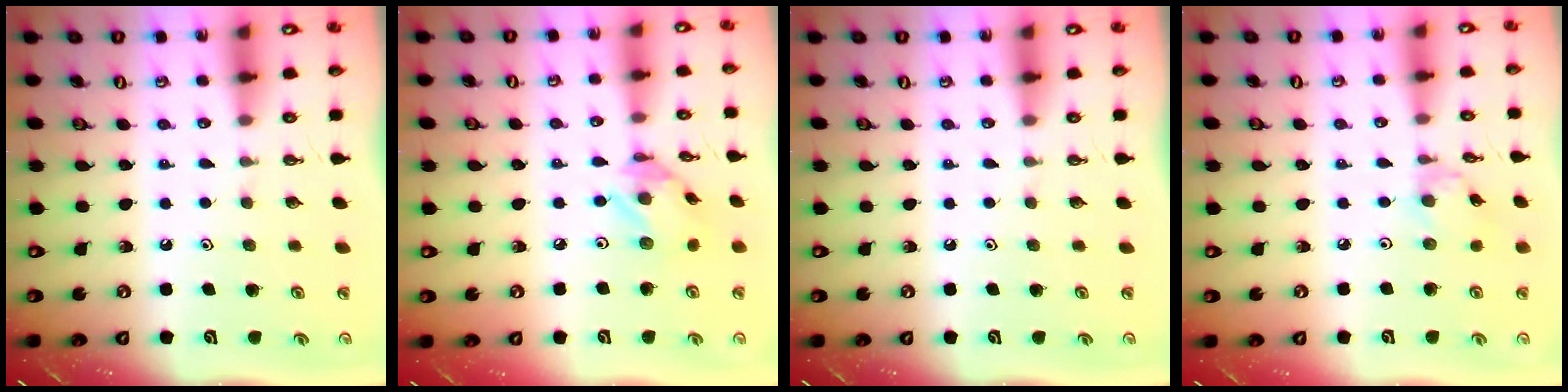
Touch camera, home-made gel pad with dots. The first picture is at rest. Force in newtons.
{"total": 7.8, "press": 7.8, "slide": 0.5}
{"total": 0.0}
{"total": 1.4, "press": 1.3, "slide": 0.2}